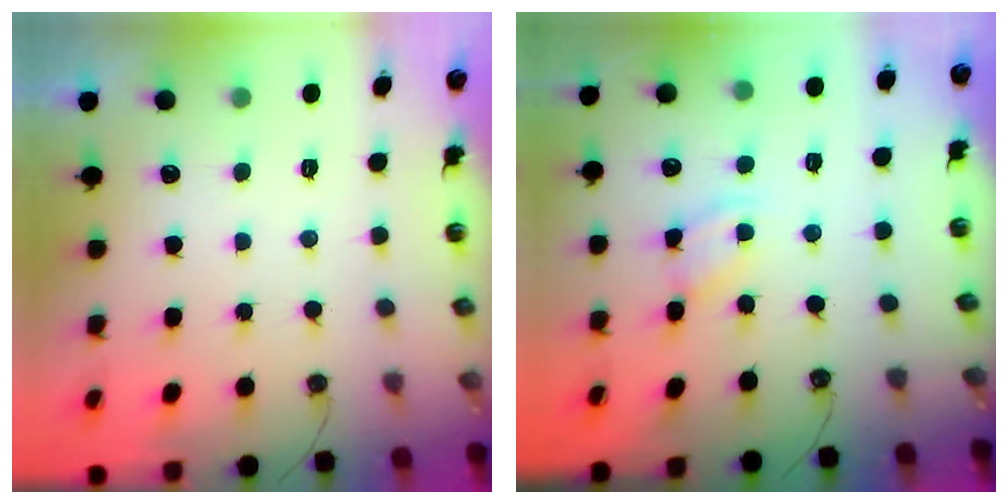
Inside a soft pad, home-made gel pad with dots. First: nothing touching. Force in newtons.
{"total": 2.5, "press": 2.5, "slide": 0.1}